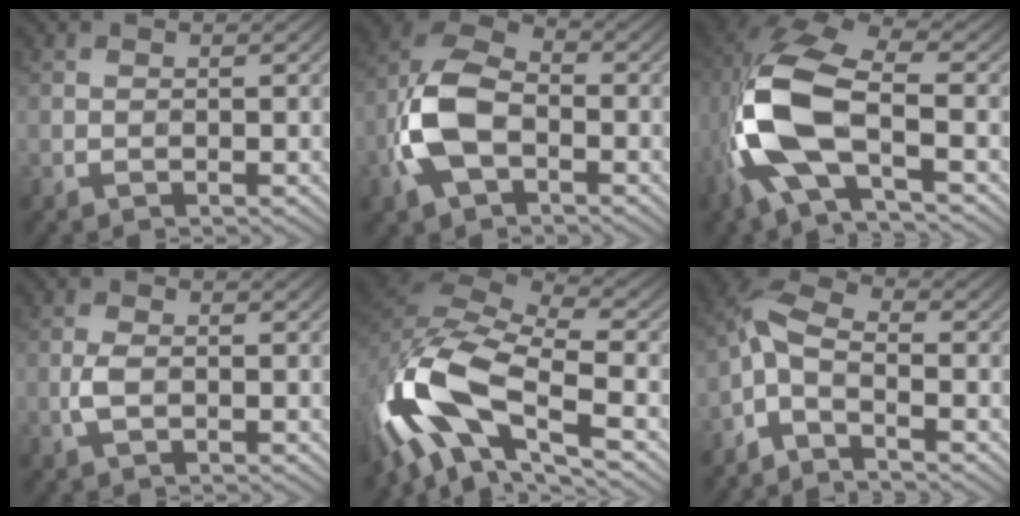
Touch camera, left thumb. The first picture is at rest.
{"total": 10.5, "force": [-3.0, 6.2, 7.9], "torque": [-0.190, 0.003, -0.070]}
{"total": 13.3, "force": [-3.6, 6.1, 11.2], "torque": [-0.271, -0.011, -0.081]}
{"total": 2.4, "force": [-0.5, 1.2, 2.0], "torque": [-0.048, 0.001, -0.014]}
{"total": 15.8, "force": [-6.6, 6.9, 12.6], "torque": [-0.283, -0.016, -0.133]}
{"total": 5.1, "force": [-3.2, 1.8, 3.6], "torque": [-0.084, 0.004, -0.081]}